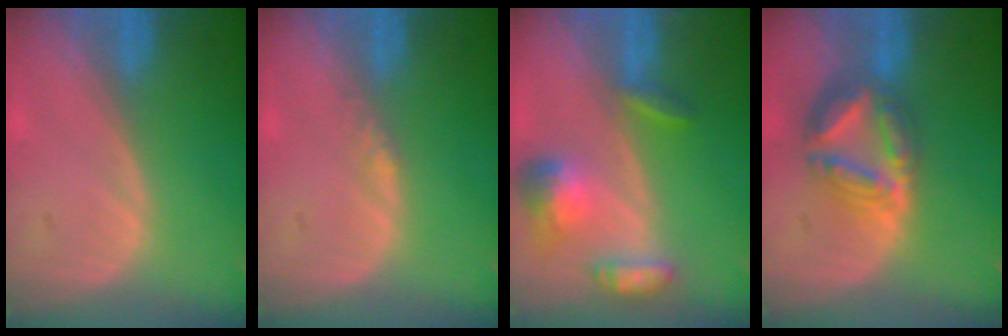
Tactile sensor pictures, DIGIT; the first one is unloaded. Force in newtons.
{"total": 1.0, "press": 0.8, "slide": 0.6}
{"total": 7.1, "press": 6.5, "slide": 2.7}
{"total": 8.2, "press": 7.0, "slide": 4.2}